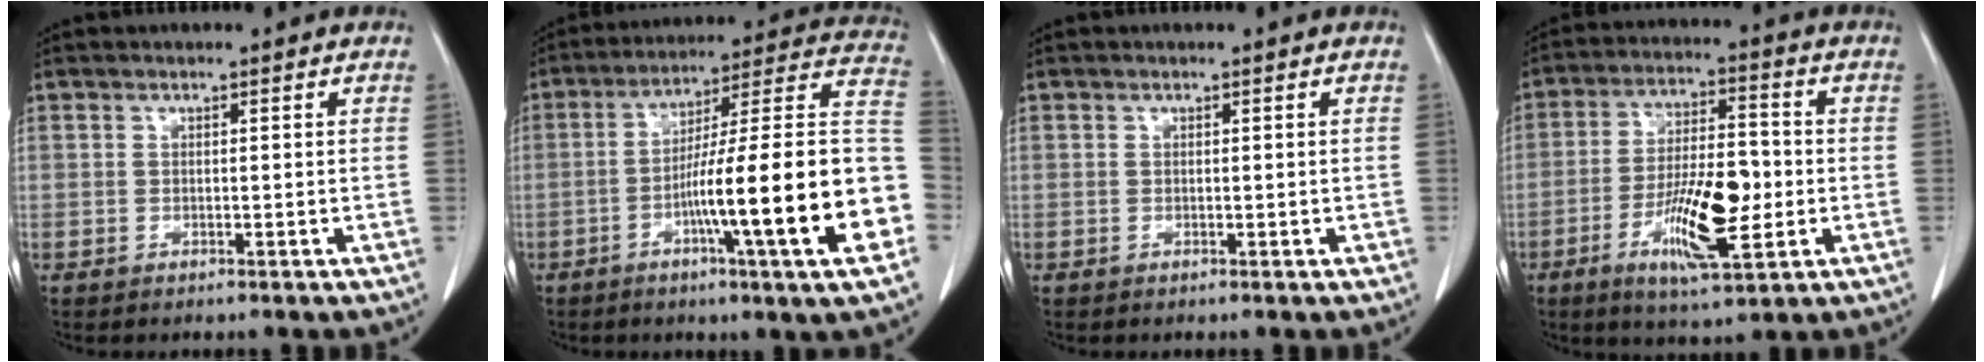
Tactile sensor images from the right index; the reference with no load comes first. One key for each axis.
{"total": 23.3, "fx": -6.4, "fy": 0.0, "fz": 22.4, "tx": -0.261, "ty": 0.010, "tz": -0.104}
{"total": 0.6, "fx": 0.0, "fy": 0.4, "fz": 0.4, "tx": -0.005, "ty": 0.000, "tz": 0.002}
{"total": 12.5, "fx": -3.4, "fy": 3.1, "fz": 11.6, "tx": -0.213, "ty": -0.005, "tz": -0.054}